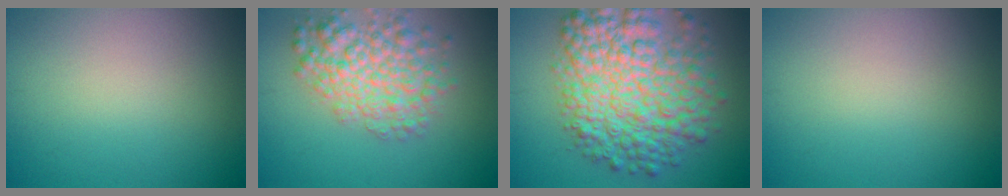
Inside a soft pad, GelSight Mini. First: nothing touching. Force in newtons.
{"total": 5.2, "press": 5.2, "slide": 0.2}
{"total": 10.2, "press": 10.2, "slide": 0.2}
{"total": 0.0}